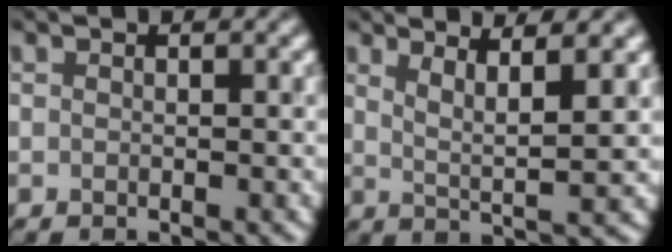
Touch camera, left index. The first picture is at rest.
{"total": 3.8, "force": [2.0, 0.4, 3.1], "torque": [-0.056, 0.001, 0.048]}